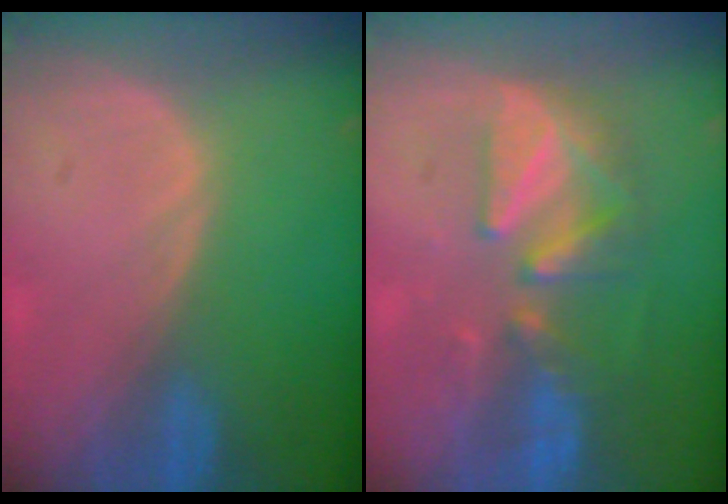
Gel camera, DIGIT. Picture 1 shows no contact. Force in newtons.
{"total": 7.8, "press": 7.6, "slide": 1.4}